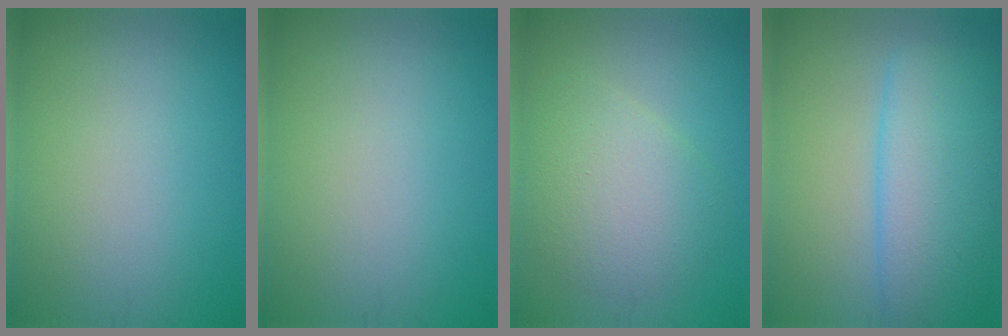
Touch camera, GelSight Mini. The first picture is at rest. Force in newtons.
{"total": 0.0}
{"total": 4.6, "press": 4.6, "slide": 0.3}
{"total": 7.0, "press": 7.0, "slide": 0.6}